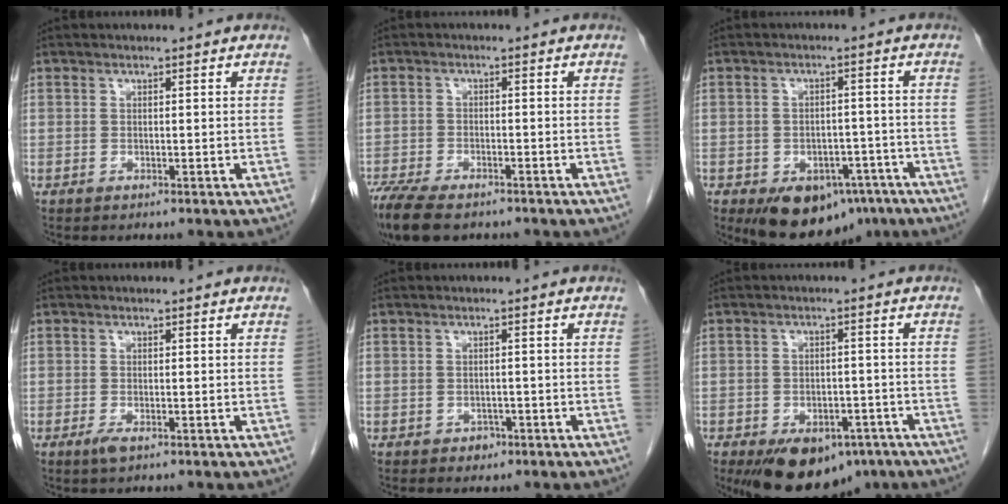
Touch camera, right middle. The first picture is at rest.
{"total": 10.4, "force": [-7.9, 3.8, 5.5], "torque": [-0.107, -0.015, -0.128]}
{"total": 11.1, "force": [-6.9, 6.7, 5.6], "torque": [-0.071, 0.011, -0.094]}
{"total": 1.4, "force": [-0.8, 0.3, 1.1], "torque": [-0.023, -0.003, -0.013]}
{"total": 1.4, "force": [-0.8, 1.1, 0.4], "torque": [-0.008, 0.003, -0.010]}
{"total": 11.7, "force": [-7.8, 5.6, 6.7], "torque": [-0.114, -0.006, -0.116]}